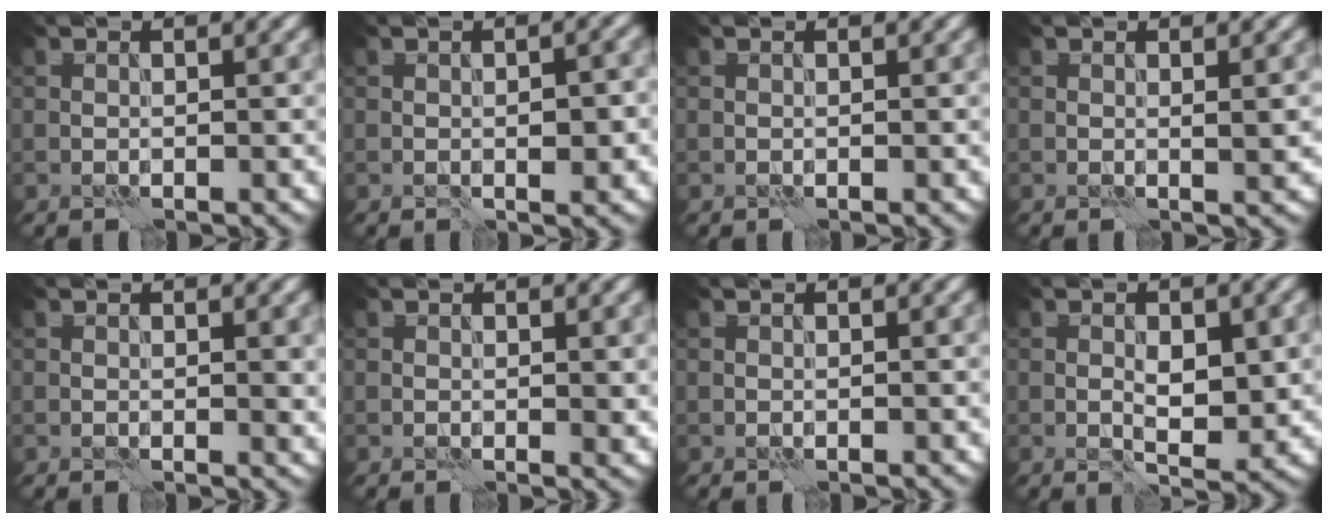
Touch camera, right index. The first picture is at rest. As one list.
[{"total": 2.5, "force": [-0.4, 1.0, 2.3], "torque": [-0.031, 0.001, -0.003]}, {"total": 0.0}, {"total": 1.2, "force": [0.2, 0.1, 1.2], "torque": [-0.016, 0.001, 0.001]}, {"total": 1.0, "force": [0.3, 0.2, 0.9], "torque": [-0.009, -0.002, 0.004]}, {"total": 0.9, "force": [0.3, 0.3, 0.8], "torque": [-0.007, -0.002, 0.003]}, {"total": 0.0}, {"total": 3.8, "force": [-0.1, 1.6, 3.5], "torque": [-0.054, -0.003, 0.001]}]